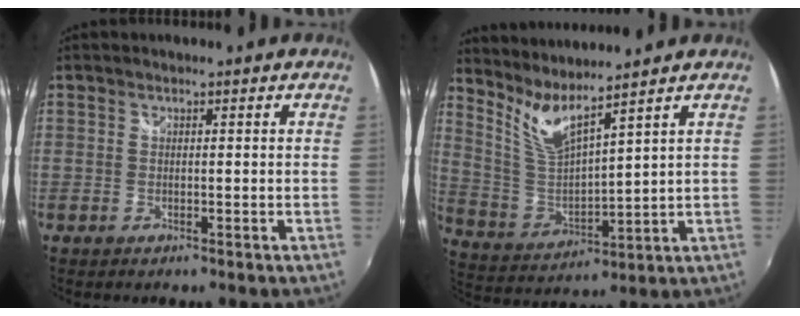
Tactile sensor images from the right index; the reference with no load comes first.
{"total": 7.9, "force": [6.7, -0.1, 4.2], "torque": [-0.085, -0.023, 0.143]}